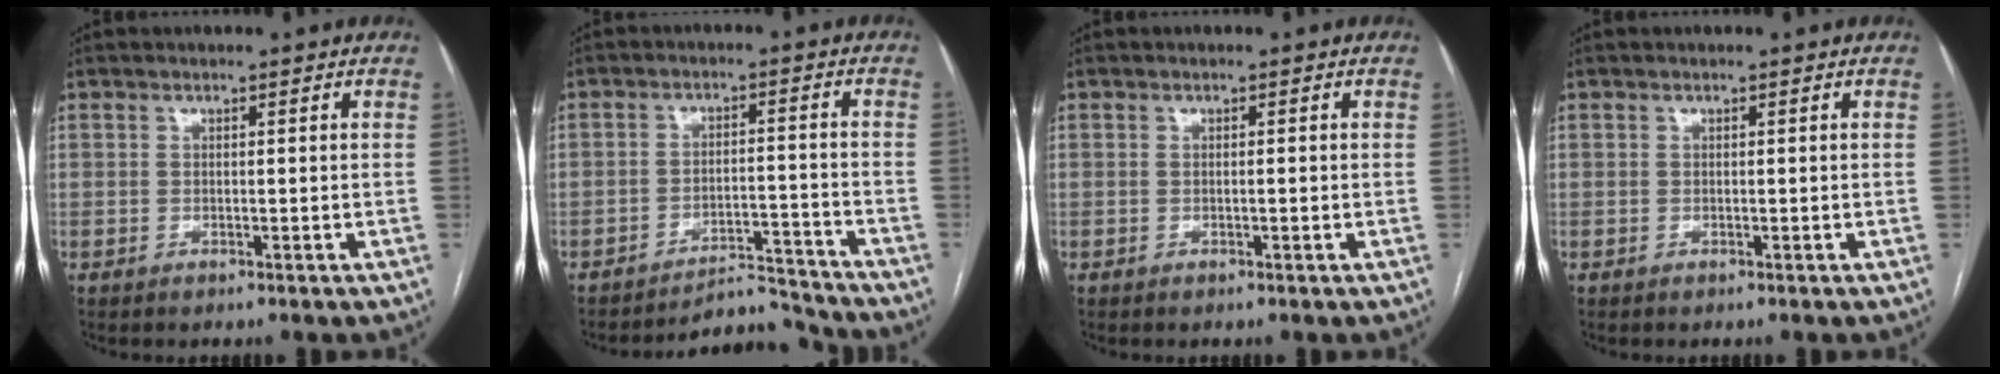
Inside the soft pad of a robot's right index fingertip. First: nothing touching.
{"total": 6.4, "force": [-6.4, 0.3, -0.7], "torque": [0.016, 0.026, -0.098]}
{"total": 0.7, "force": [-0.2, 0.0, 0.6], "torque": [-0.010, 0.002, -0.001]}
{"total": 0.0}